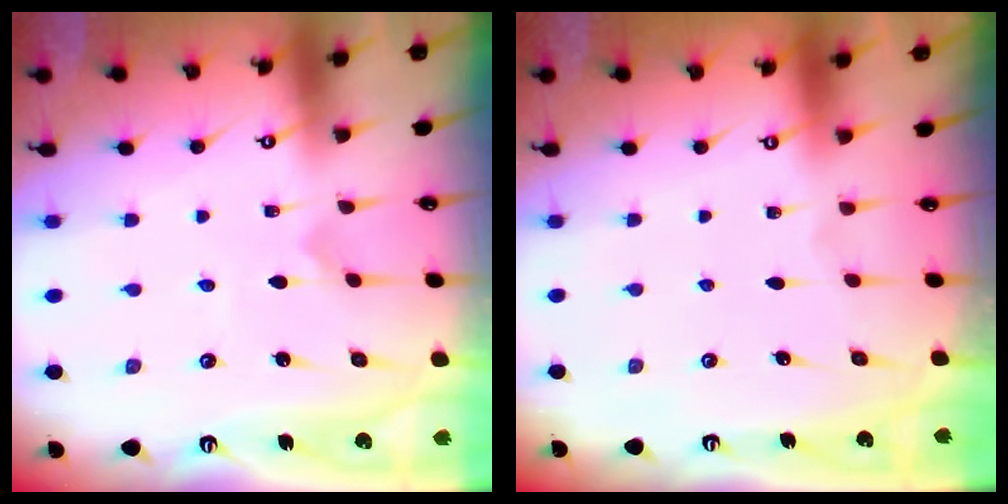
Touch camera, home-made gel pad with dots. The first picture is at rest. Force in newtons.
{"total": 0.0}